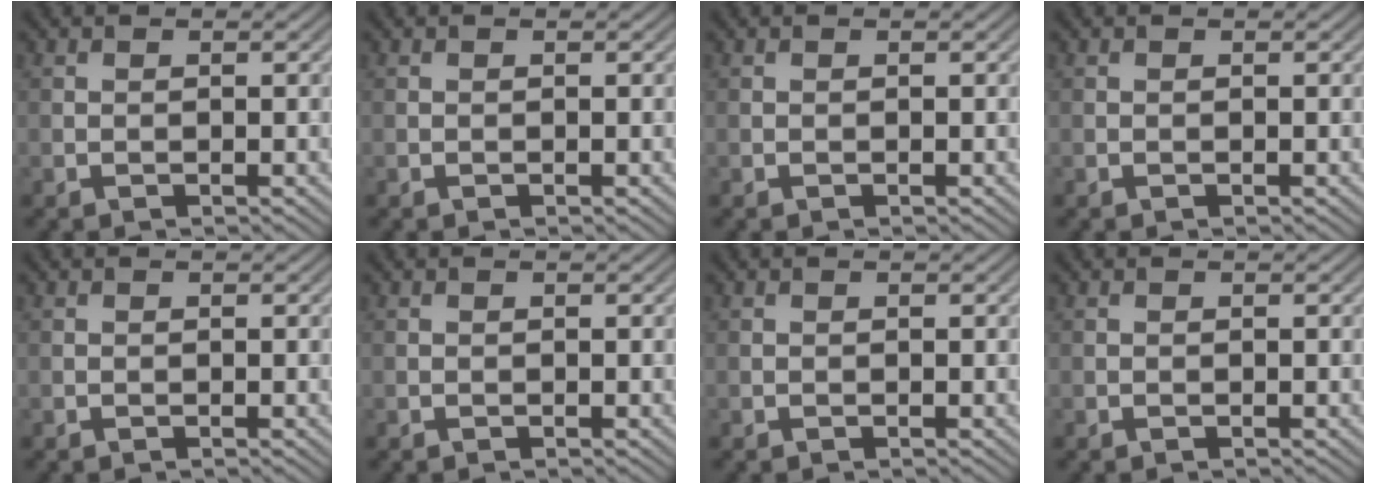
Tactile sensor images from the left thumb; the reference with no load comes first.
{"total": 0.0}
{"total": 0.0}
{"total": 0.0}
{"total": 0.0}
{"total": 0.0}
{"total": 0.0}
{"total": 0.0}